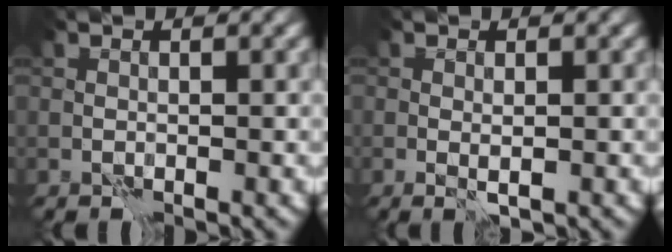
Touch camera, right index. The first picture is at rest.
{"total": 1.5, "force": [-0.1, 0.4, 1.4], "torque": [-0.025, -0.005, 0.002]}